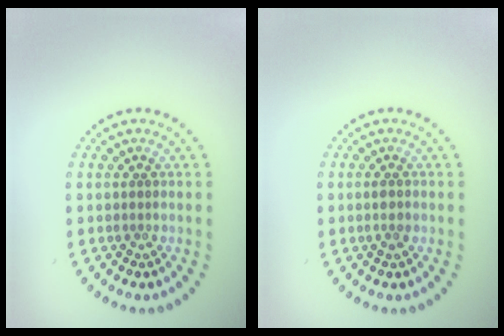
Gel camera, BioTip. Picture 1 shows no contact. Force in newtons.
{"total": 1.1, "press": 1.1, "slide": 0.1}